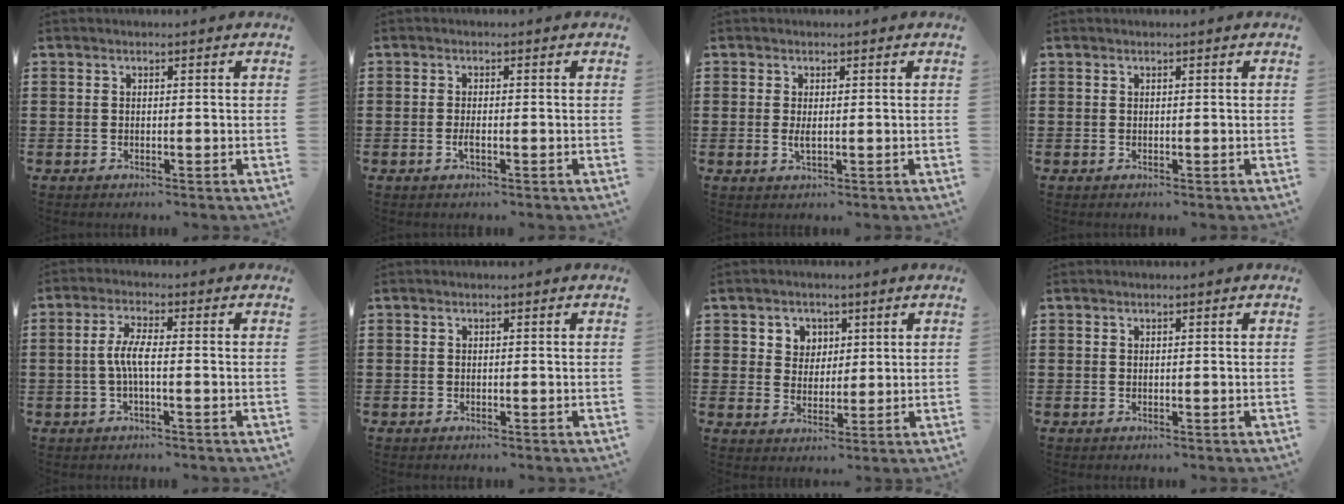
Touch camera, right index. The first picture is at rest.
{"total": 1.4, "force": [-0.6, 0.2, 1.3], "torque": [-0.024, -0.003, -0.009]}
{"total": 1.5, "force": [0.1, 0.6, 1.4], "torque": [-0.027, 0.000, 0.002]}
{"total": 0.0}
{"total": 4.5, "force": [-0.7, 0.9, 4.3], "torque": [-0.099, -0.004, -0.022]}
{"total": 0.0}
{"total": 3.9, "force": [1.6, 3.5, 0.4], "torque": [-0.027, 0.014, 0.028]}
{"total": 0.0}